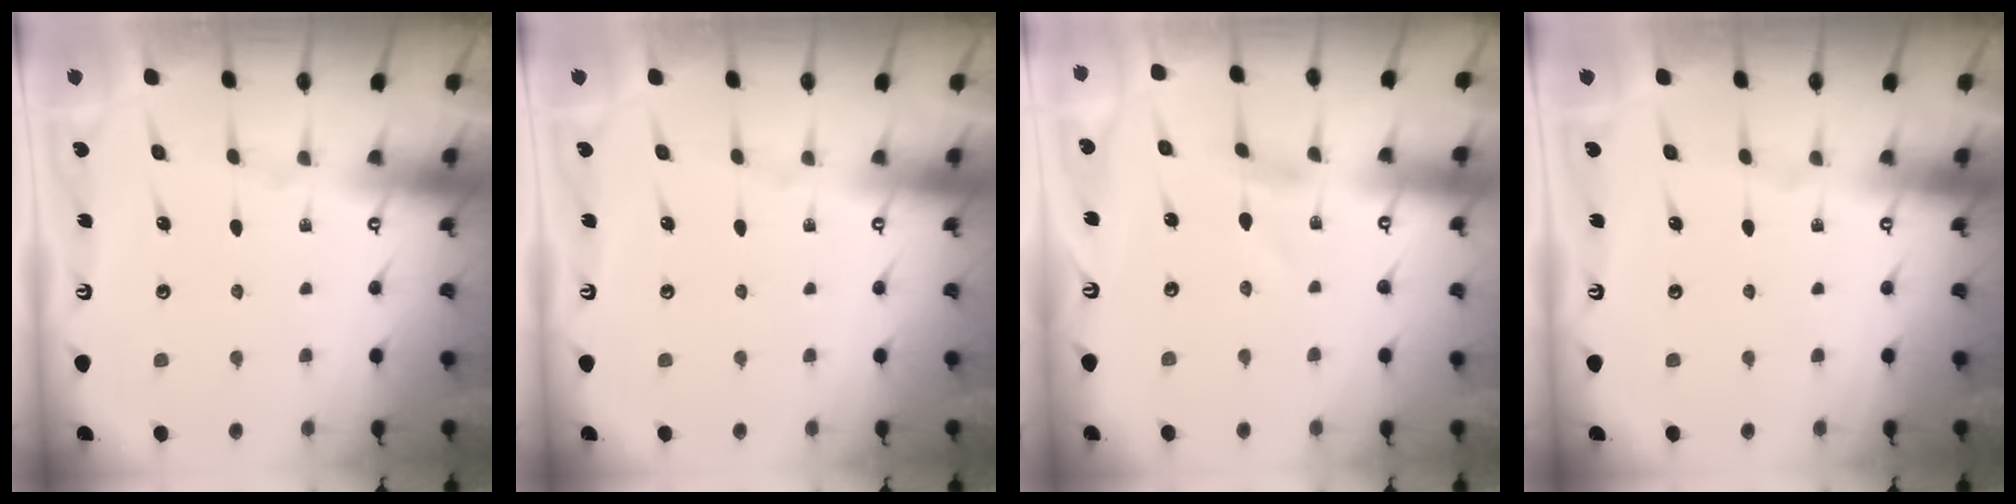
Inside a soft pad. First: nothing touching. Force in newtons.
{"total": 0.0}
{"total": 1.0, "press": 1.0, "slide": 0.1}
{"total": 0.0}